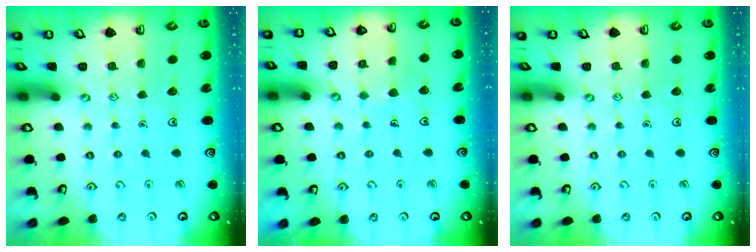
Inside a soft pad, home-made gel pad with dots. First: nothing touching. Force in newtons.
{"total": 4.0, "press": 4.0, "slide": 0.2}
{"total": 0.0}